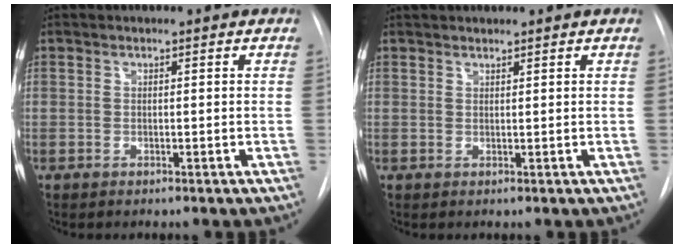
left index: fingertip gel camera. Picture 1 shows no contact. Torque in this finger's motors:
{"motor_torque": [-0.06, -0.02, 0.02, 0.01]}